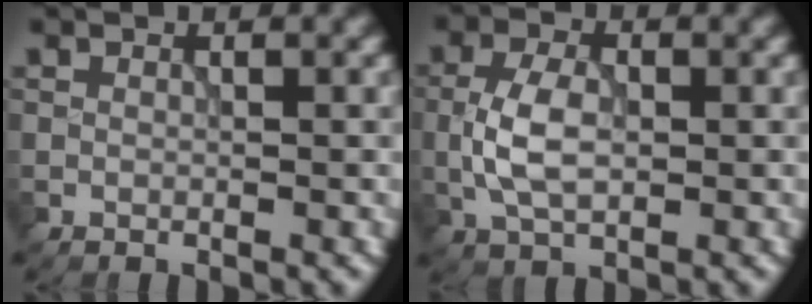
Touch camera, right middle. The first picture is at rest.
{"total": 4.2, "force": [-0.4, 2.5, 3.3], "torque": [-0.073, 0.001, -0.011]}